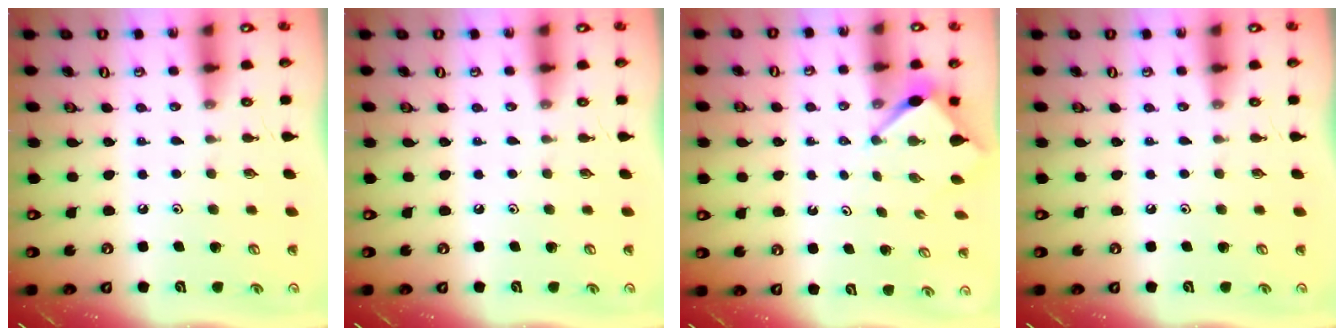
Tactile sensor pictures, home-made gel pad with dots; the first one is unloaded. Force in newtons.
{"total": 0.0}
{"total": 3.6, "press": 3.6, "slide": 0.4}
{"total": 0.0}